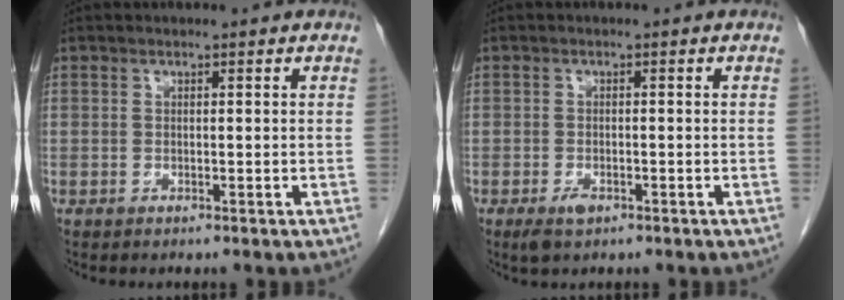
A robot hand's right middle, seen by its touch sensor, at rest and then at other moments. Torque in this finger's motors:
{"motor_torque": [0.59, -0.38, 0.00, 0.01]}